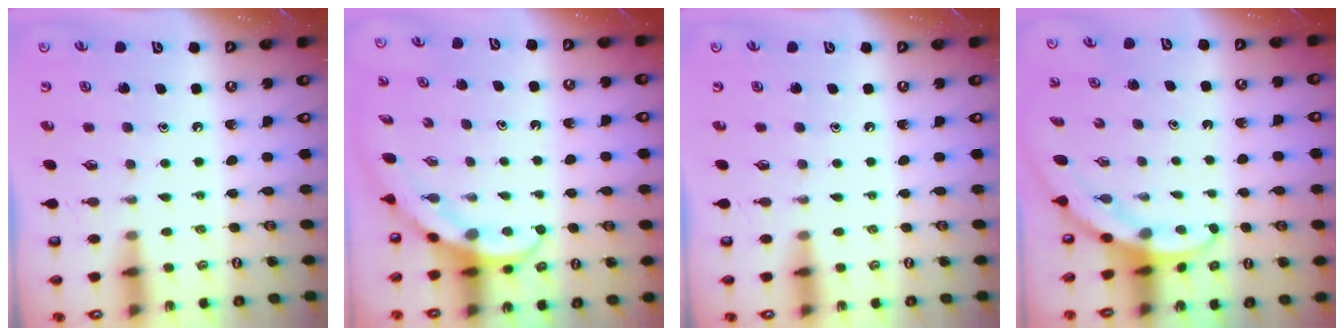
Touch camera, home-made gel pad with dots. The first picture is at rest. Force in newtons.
{"total": 4.0, "press": 4.0, "slide": 0.3}
{"total": 0.0}
{"total": 3.0, "press": 3.0, "slide": 0.1}